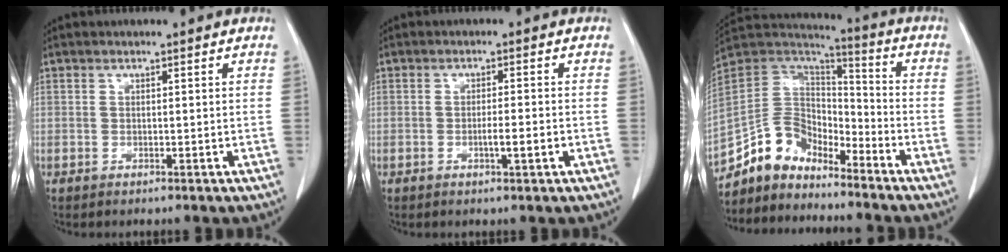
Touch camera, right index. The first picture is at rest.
{"total": 2.8, "force": [-0.8, 0.1, 2.7], "torque": [-0.046, -0.002, -0.013]}
{"total": 11.5, "force": [-9.9, 5.4, 2.0], "torque": [-0.040, 0.061, -0.191]}